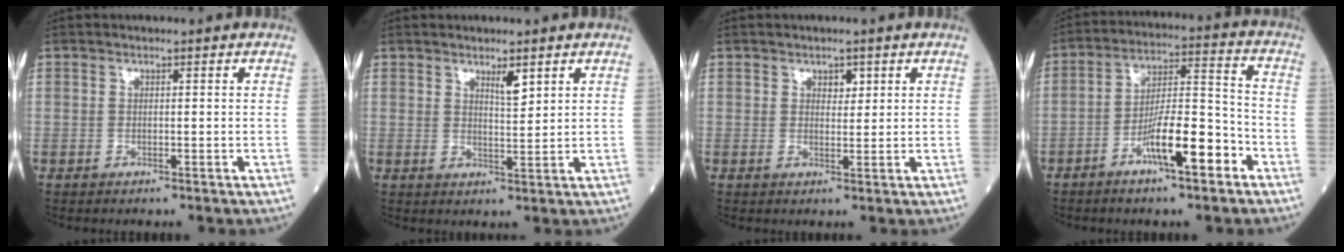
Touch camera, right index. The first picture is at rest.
{"total": 2.8, "force": [2.0, 0.5, 1.9], "torque": [-0.033, -0.002, 0.037]}
{"total": 2.0, "force": [1.3, 1.1, 1.1], "torque": [-0.010, 0.003, 0.023]}
{"total": 10.4, "force": [-5.3, 1.8, 8.8], "torque": [-0.155, 0.009, -0.089]}